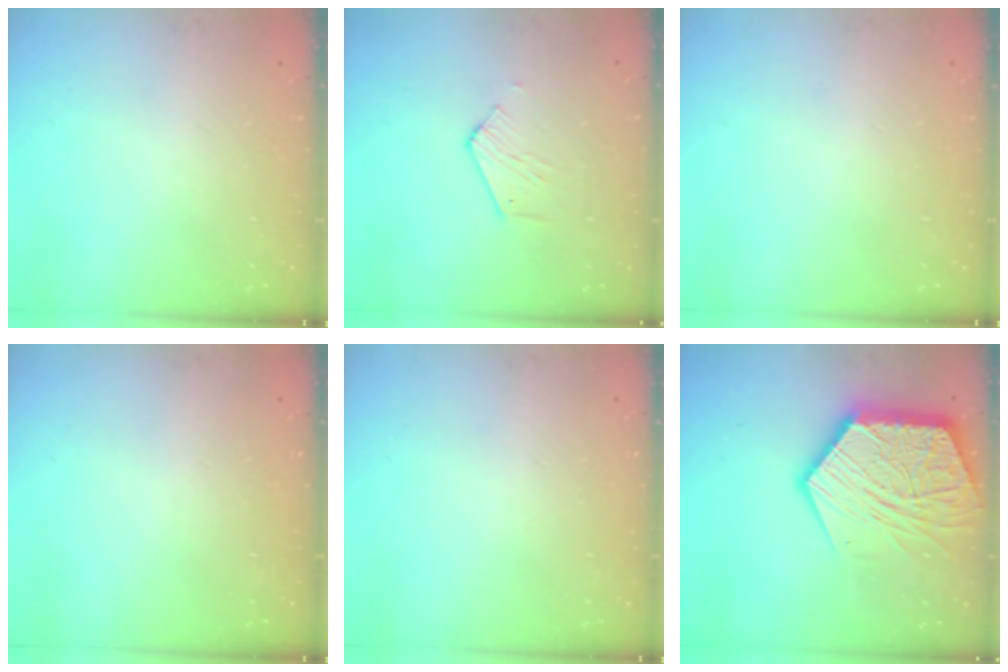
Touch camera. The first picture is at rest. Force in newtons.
{"total": 4.1, "press": 4.0, "slide": 0.2}
{"total": 0.0}
{"total": 0.0}
{"total": 0.0}
{"total": 23.6, "press": 23.5, "slide": 2.3}